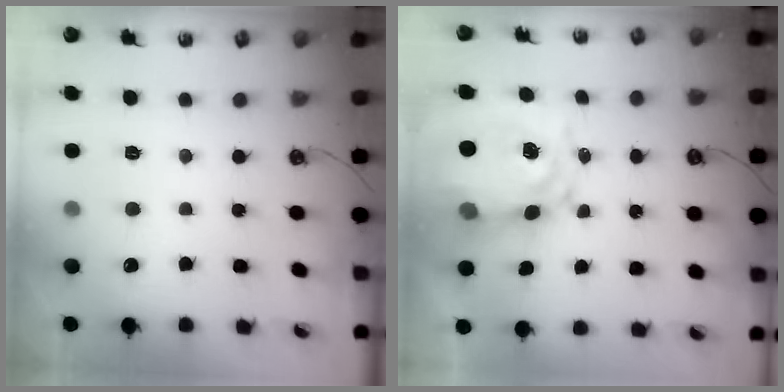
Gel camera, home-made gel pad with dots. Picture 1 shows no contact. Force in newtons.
{"total": 11.0, "press": 10.9, "slide": 0.9}